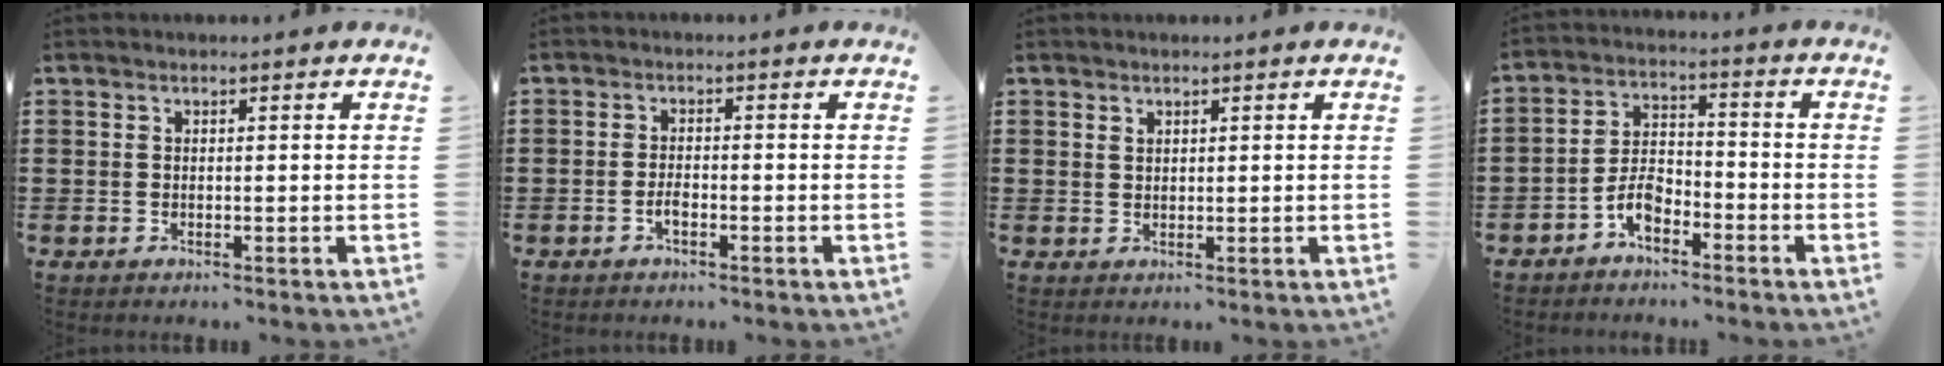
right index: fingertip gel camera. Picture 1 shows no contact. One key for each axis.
{"total": 1.9, "fx": -1.0, "fy": 0.4, "fz": 1.6, "tx": -0.031, "ty": -0.004, "tz": -0.017}
{"total": 1.0, "fx": 0.8, "fy": 0.6, "fz": 0.2, "tx": -0.005, "ty": 0.002, "tz": 0.015}
{"total": 5.1, "fx": -3.2, "fy": 2.4, "fz": 3.2, "tx": -0.071, "ty": 0.006, "tz": -0.062}